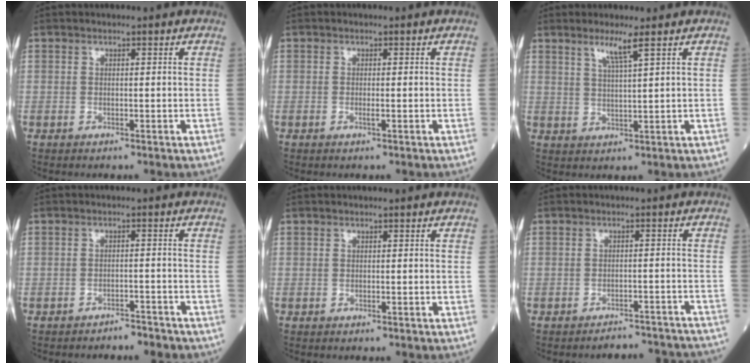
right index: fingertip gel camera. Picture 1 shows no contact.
{"total": 0.8, "force": [-0.4, -0.1, 0.7], "torque": [-0.015, -0.002, -0.006]}
{"total": 3.6, "force": [2.3, -0.7, 2.7], "torque": [-0.056, -0.004, 0.046]}
{"total": 3.8, "force": [-3.6, 1.2, 0.6], "torque": [-0.006, 0.001, -0.045]}
{"total": 0.0}
{"total": 8.7, "force": [-8.6, 1.4, 0.7], "torque": [0.008, 0.014, -0.091]}